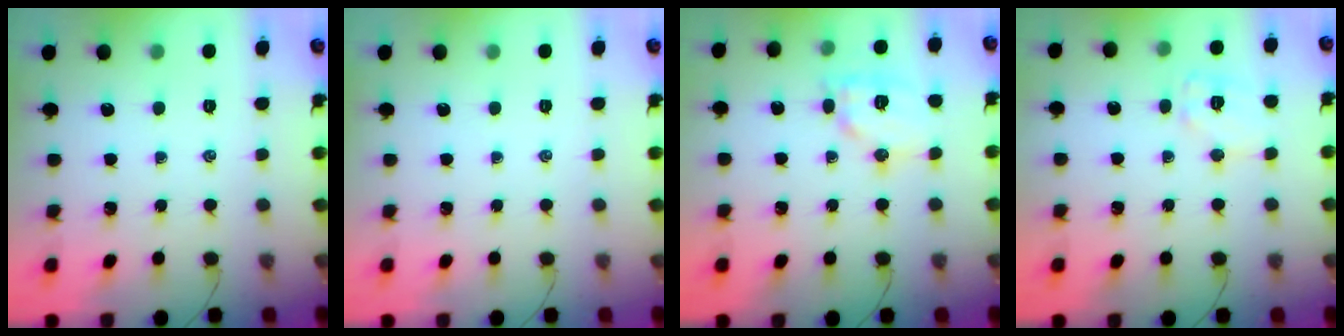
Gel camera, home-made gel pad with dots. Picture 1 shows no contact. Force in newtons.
{"total": 0.0}
{"total": 11.4, "press": 11.4, "slide": 0.5}
{"total": 8.6, "press": 8.6, "slide": 0.4}